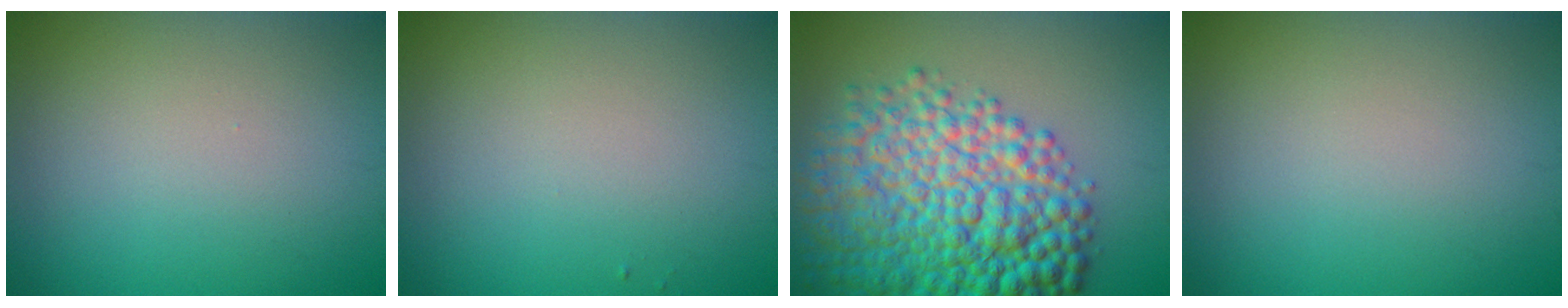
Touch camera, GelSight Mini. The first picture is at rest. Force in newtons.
{"total": 0.0}
{"total": 11.5, "press": 11.5, "slide": 0.2}
{"total": 0.0}